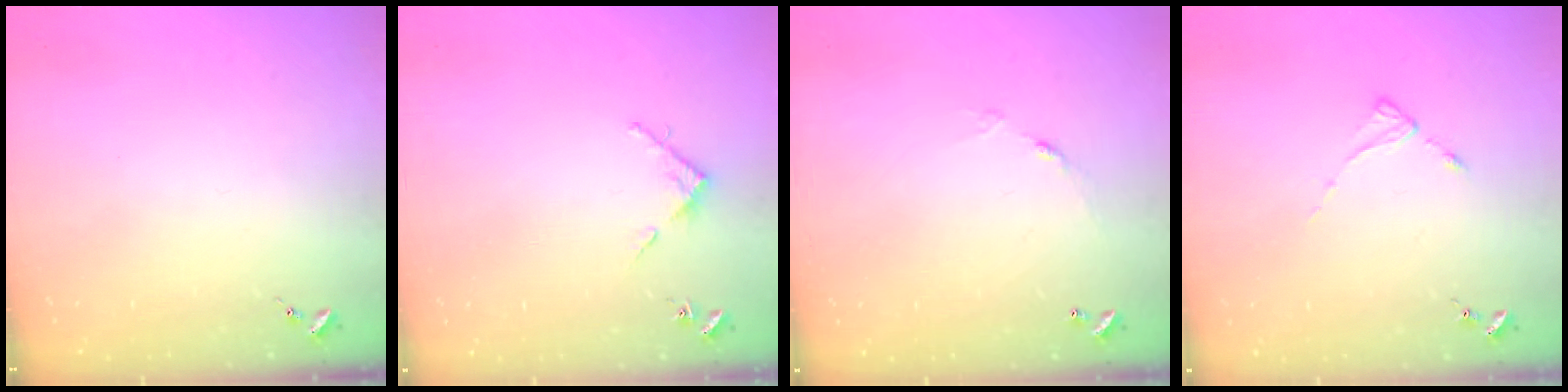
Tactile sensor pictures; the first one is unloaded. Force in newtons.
{"total": 4.1, "press": 4.1, "slide": 0.3}
{"total": 4.7, "press": 4.7, "slide": 0.2}
{"total": 2.3, "press": 2.3, "slide": 0.4}